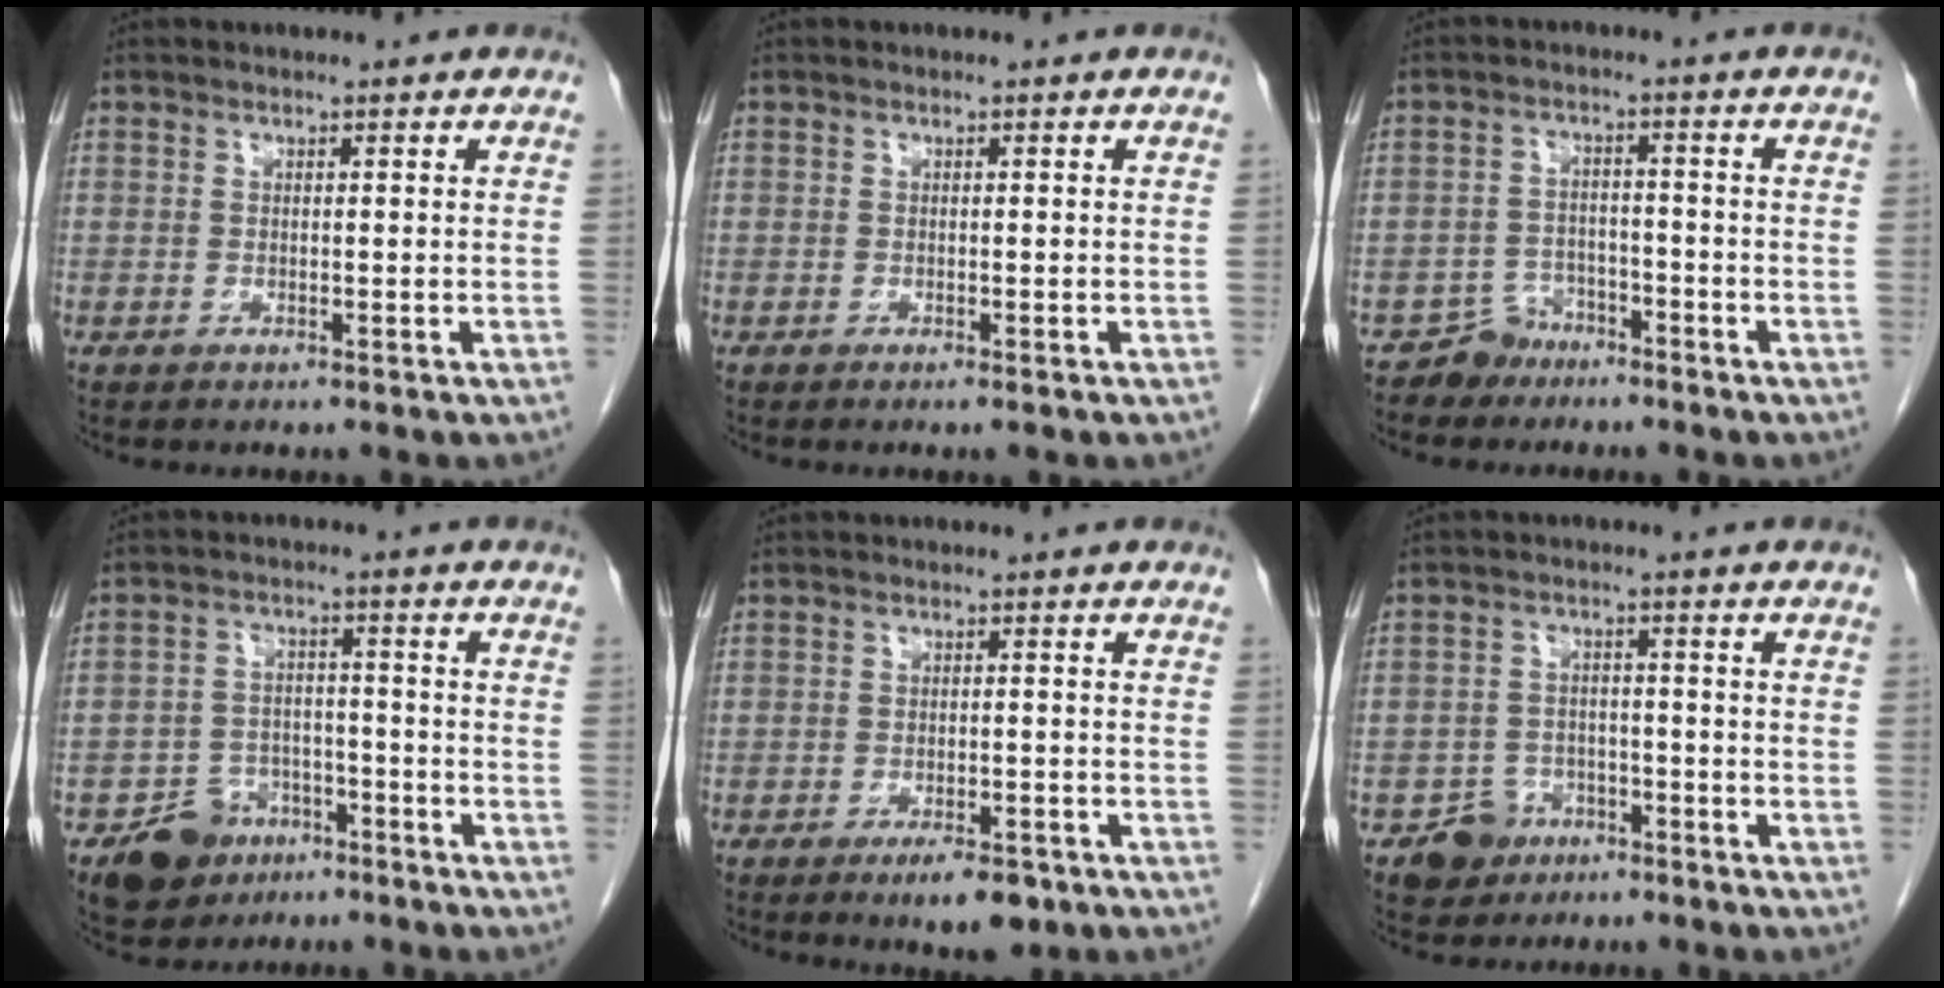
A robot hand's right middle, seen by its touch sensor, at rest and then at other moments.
{"total": 0.6, "force": [-0.4, 0.0, 0.4], "torque": [-0.013, -0.002, -0.003]}
{"total": 3.8, "force": [-3.0, 2.3, -0.4], "torque": [0.008, 0.009, -0.053]}
{"total": 7.1, "force": [-4.6, 5.0, 2.0], "torque": [-0.038, 0.008, -0.071]}
{"total": 5.0, "force": [-3.2, 1.7, 3.4], "torque": [-0.051, -0.003, -0.040]}
{"total": 4.5, "force": [-2.8, 3.5, 0.4], "torque": [-0.002, 0.013, -0.042]}